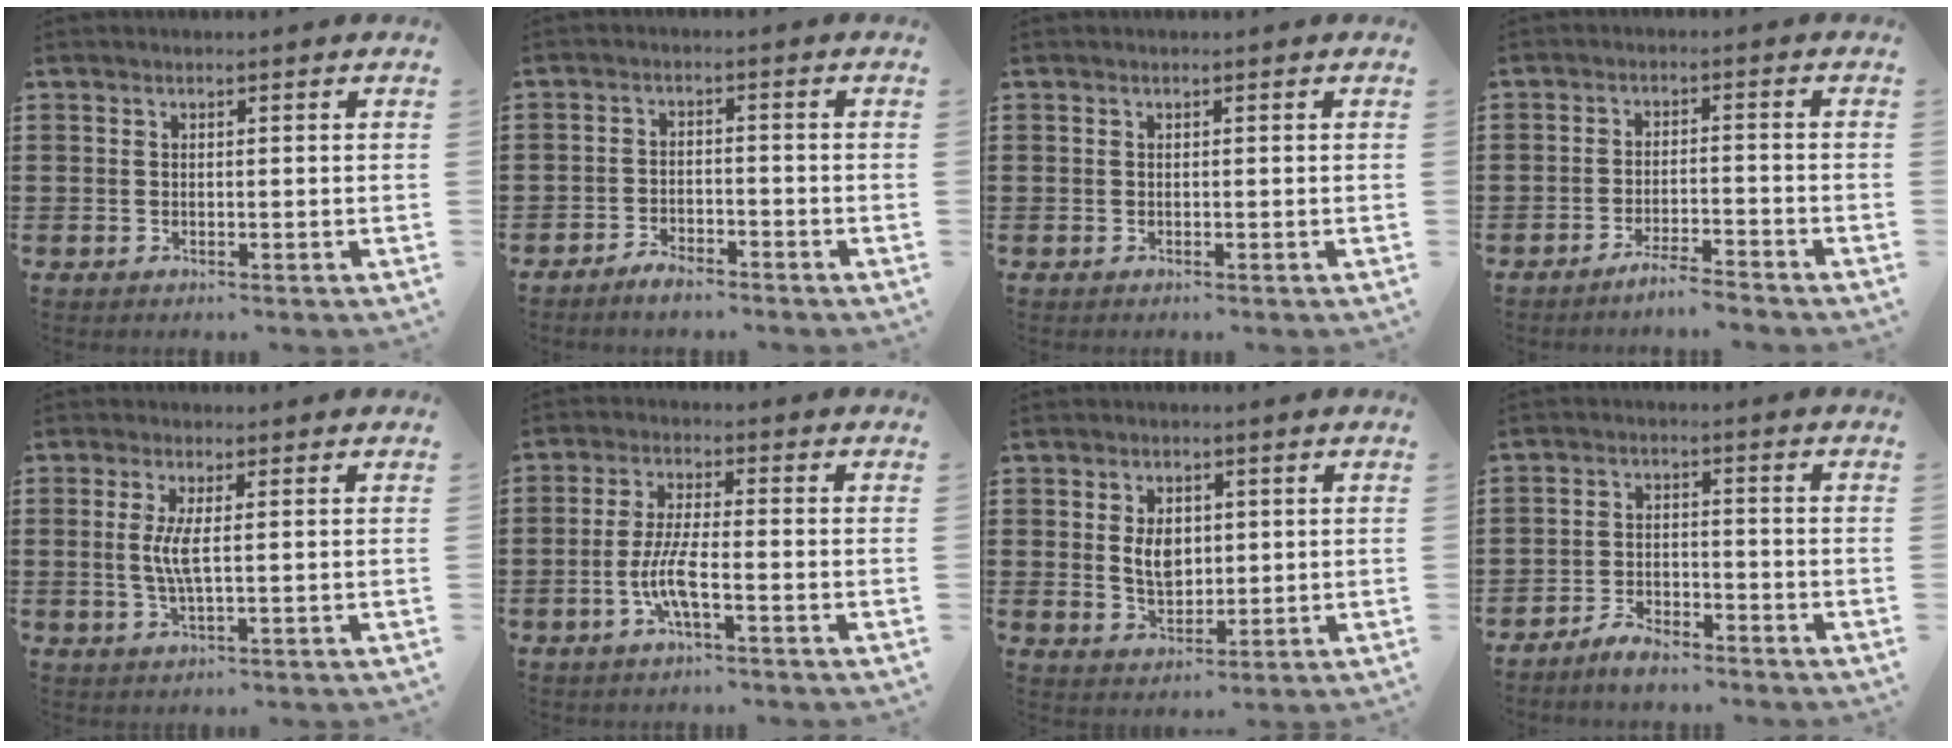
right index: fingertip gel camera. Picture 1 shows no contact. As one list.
[{"total": 2.6, "force": [-2.5, 0.7, 0.3], "torque": [-0.010, 0.008, -0.050]}, {"total": 0.0}, {"total": 3.5, "force": [-3.4, -0.2, 1.1], "torque": [-0.019, 0.001, -0.066]}, {"total": 4.2, "force": [0.3, 0.7, 4.1], "torque": [-0.093, -0.008, -0.001]}, {"total": 6.1, "force": [-2.2, 1.3, 5.5], "torque": [-0.128, -0.012, -0.050]}, {"total": 4.8, "force": [0.7, 3.3, 3.5], "torque": [-0.068, 0.009, 0.010]}, {"total": 3.4, "force": [-3.3, 0.8, 0.5], "torque": [-0.011, 0.012, -0.067]}]